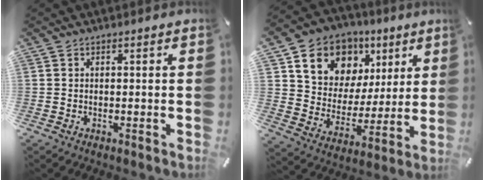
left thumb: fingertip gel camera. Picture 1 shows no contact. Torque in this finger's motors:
{"motor_torque": [0.60, 0.60, 1.46, -1.31, 0.38]}